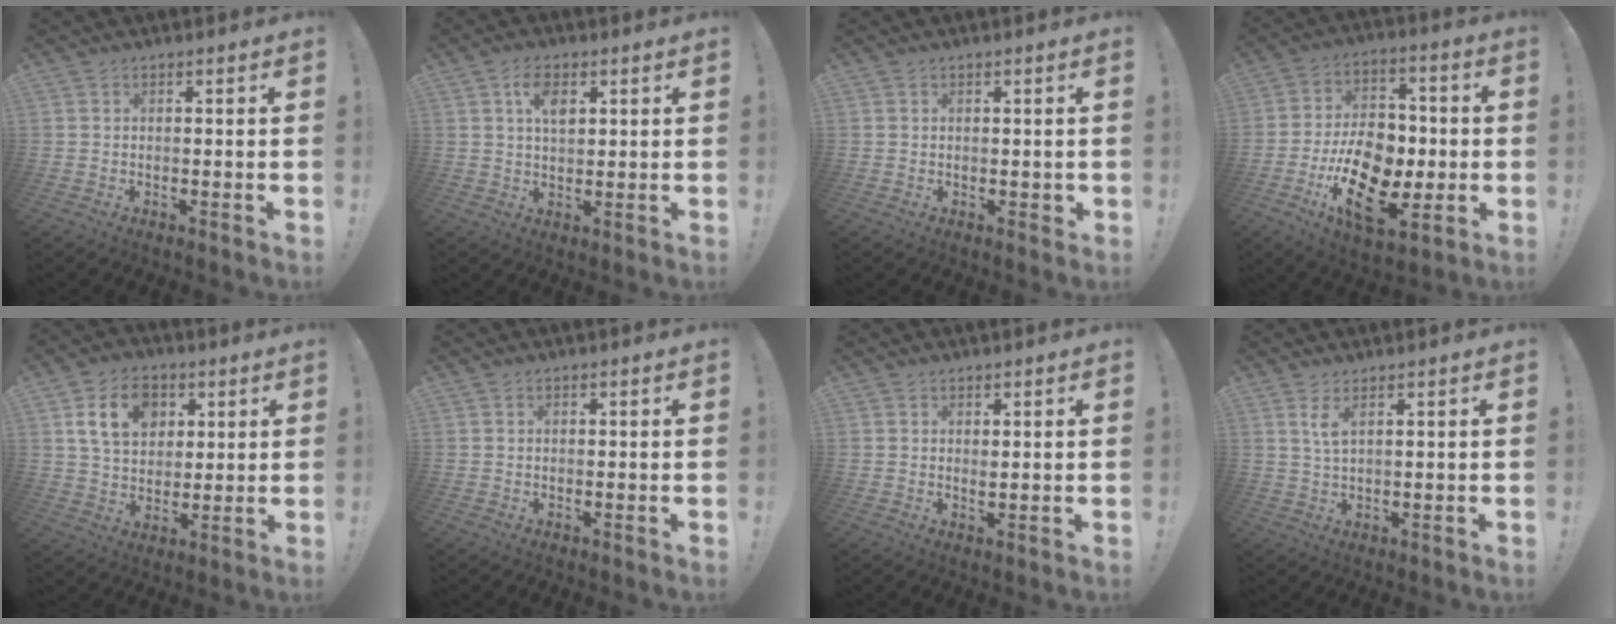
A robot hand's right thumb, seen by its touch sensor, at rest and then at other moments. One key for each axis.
{"total": 6.5, "fx": 2.7, "fy": 3.6, "fz": 4.7, "tx": -0.073, "ty": -0.005, "tz": 0.047}
{"total": 1.3, "fx": 0.3, "fy": 1.0, "fz": 0.7, "tx": -0.006, "ty": 0.002, "tz": 0.003}
{"total": 21.5, "fx": -6.2, "fy": 13.2, "fz": 15.8, "tx": -0.275, "ty": 0.032, "tz": -0.095}
{"total": 14.5, "fx": 5.4, "fy": 10.8, "fz": 7.9, "tx": -0.115, "ty": -0.008, "tz": 0.105}
{"total": 0.0}
{"total": 1.1, "fx": 0.8, "fy": 0.4, "fz": 0.6, "tx": -0.005, "ty": -0.009, "tz": 0.014}
{"total": 3.2, "fx": 1.8, "fy": 0.6, "fz": 2.5, "tx": -0.038, "ty": -0.012, "tz": 0.028}